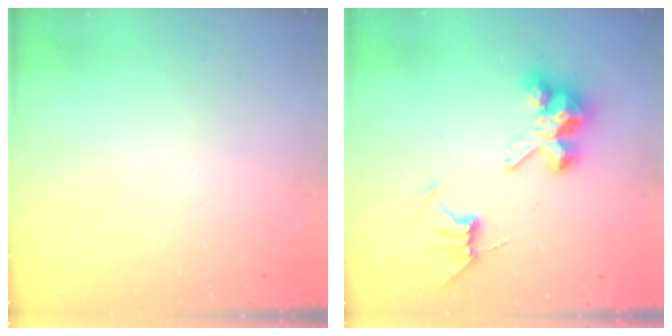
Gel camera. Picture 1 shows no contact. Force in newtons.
{"total": 8.7, "press": 8.6, "slide": 0.7}